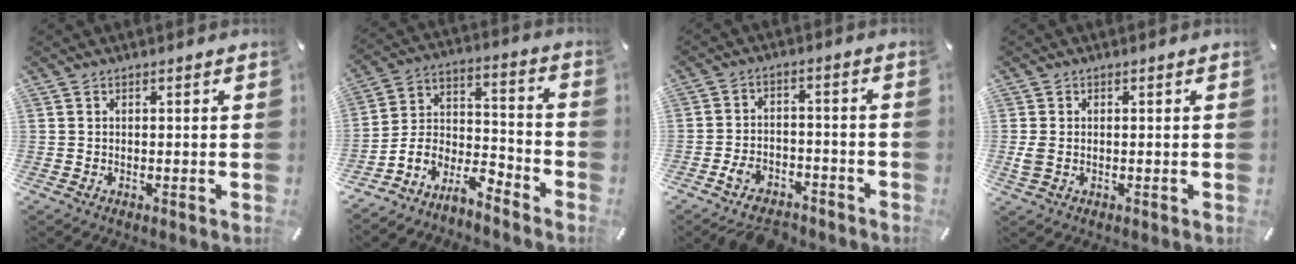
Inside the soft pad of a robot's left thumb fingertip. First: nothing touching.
{"total": 9.0, "force": [-7.5, 3.8, 3.1], "torque": [-0.056, 0.017, -0.145]}
{"total": 6.8, "force": [-5.3, 3.5, 2.7], "torque": [-0.047, 0.031, -0.099]}
{"total": 2.3, "force": [-0.1, 1.5, 1.7], "torque": [-0.031, -0.001, -0.006]}